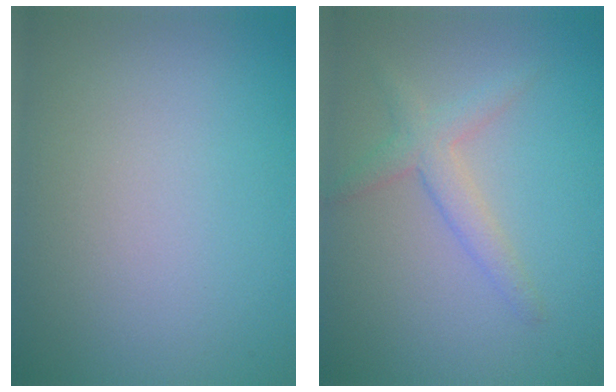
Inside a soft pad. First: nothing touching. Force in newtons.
{"total": 2.4, "press": 2.4, "slide": 0.2}